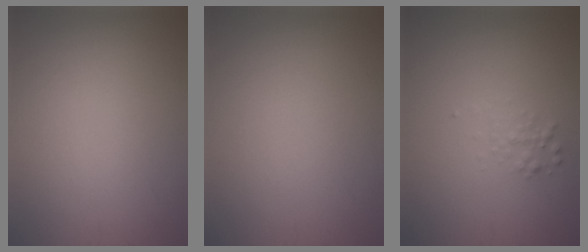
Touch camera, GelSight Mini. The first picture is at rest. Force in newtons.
{"total": 0.0}
{"total": 1.0, "press": 1.0, "slide": 0.0}